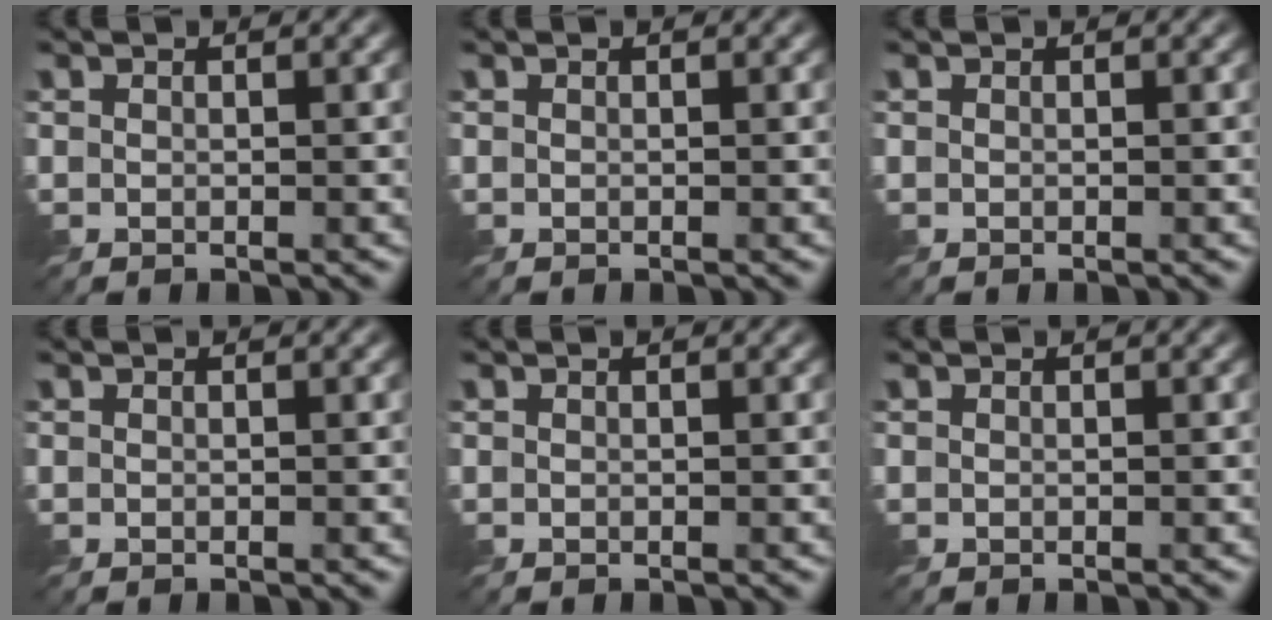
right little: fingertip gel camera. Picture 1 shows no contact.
{"total": 0.0}
{"total": 0.0}
{"total": 0.0}
{"total": 0.0}
{"total": 0.0}